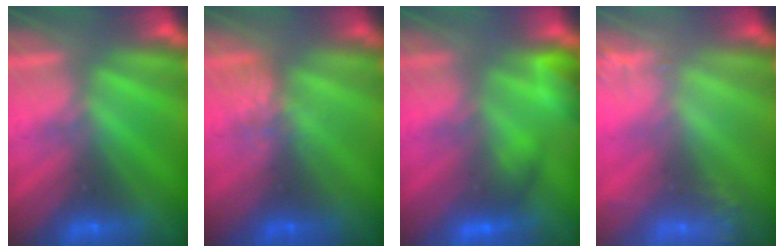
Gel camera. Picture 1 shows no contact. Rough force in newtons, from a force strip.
{"total": 4.4}
{"total": 4.7}
{"total": 2.5}